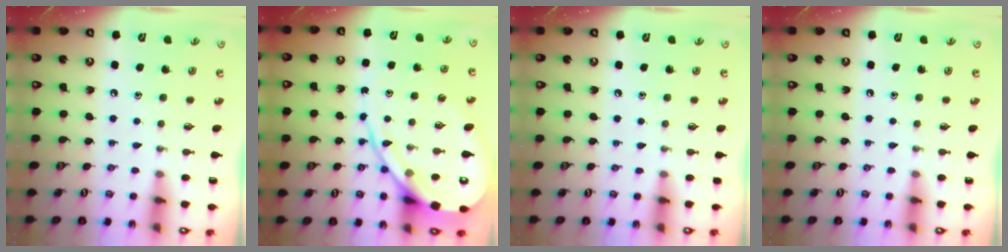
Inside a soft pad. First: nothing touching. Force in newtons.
{"total": 13.1, "press": 13.1, "slide": 1.2}
{"total": 2.9, "press": 2.9, "slide": 0.5}
{"total": 0.0}